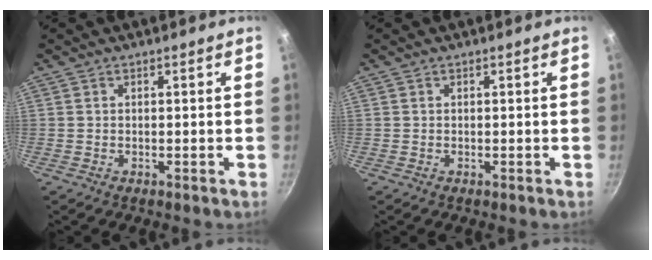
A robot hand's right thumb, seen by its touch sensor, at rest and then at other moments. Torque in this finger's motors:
{"motor_torque": [-0.01, 0.00, 0.05, -0.15, 0.00]}